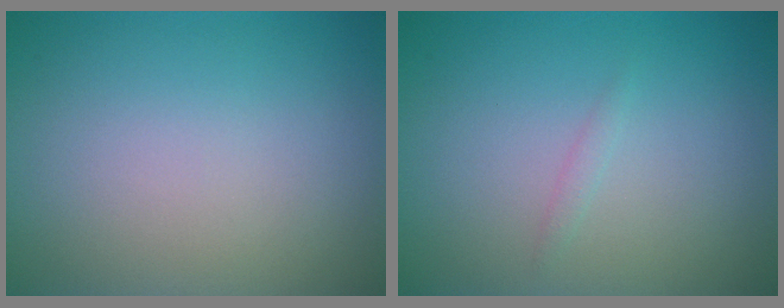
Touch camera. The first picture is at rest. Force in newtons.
{"total": 0.5, "press": 0.5, "slide": 0.1}